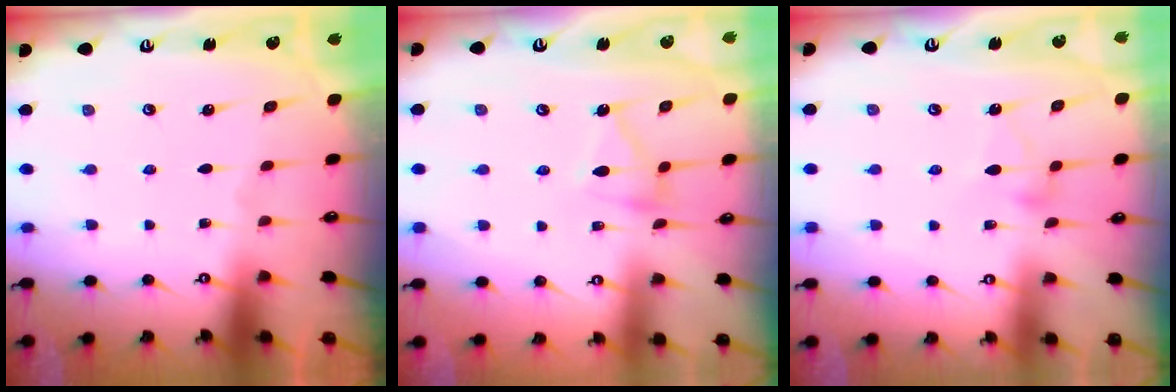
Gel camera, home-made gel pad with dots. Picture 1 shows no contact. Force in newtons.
{"total": 10.2, "press": 10.1, "slide": 0.6}
{"total": 4.5, "press": 4.5, "slide": 0.3}